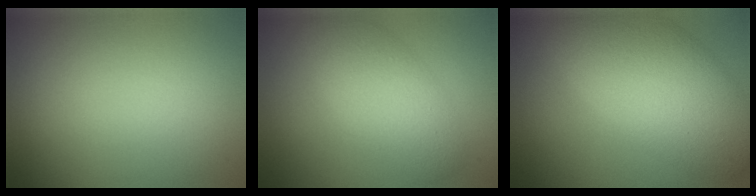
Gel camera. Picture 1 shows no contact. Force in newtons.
{"total": 4.6, "press": 4.6, "slide": 0.3}
{"total": 9.7, "press": 9.7, "slide": 0.6}